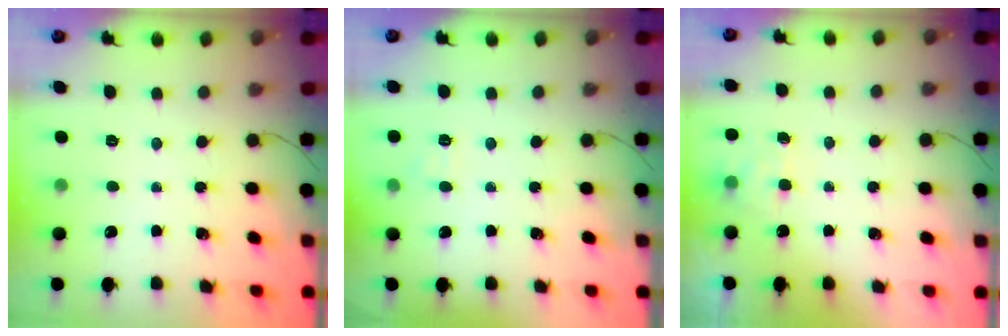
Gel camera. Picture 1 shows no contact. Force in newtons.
{"total": 5.4, "press": 5.2, "slide": 1.4}
{"total": 5.7, "press": 5.5, "slide": 1.5}